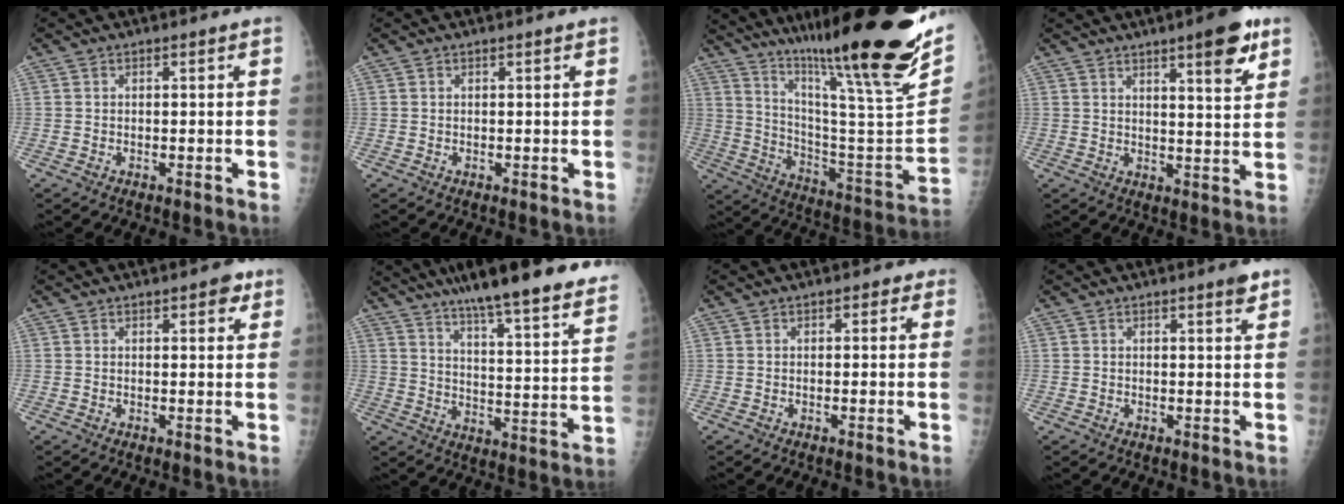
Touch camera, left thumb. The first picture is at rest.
{"total": 0.0}
{"total": 33.7, "force": [24.1, 4.0, 23.2], "torque": [-0.332, -0.119, 0.365]}
{"total": 9.3, "force": [5.5, 1.8, 7.3], "torque": [-0.087, -0.029, 0.073]}
{"total": 3.0, "force": [1.7, 1.3, 2.1], "torque": [-0.012, -0.004, 0.018]}
{"total": 28.3, "force": [22.7, 4.0, 16.4], "torque": [-0.218, -0.092, 0.302]}
{"total": 1.4, "force": [0.6, 1.1, 0.8], "torque": [0.008, 0.003, -0.001]}
{"total": 1.9, "force": [1.3, 0.2, 1.4], "torque": [-0.018, -0.008, 0.017]}